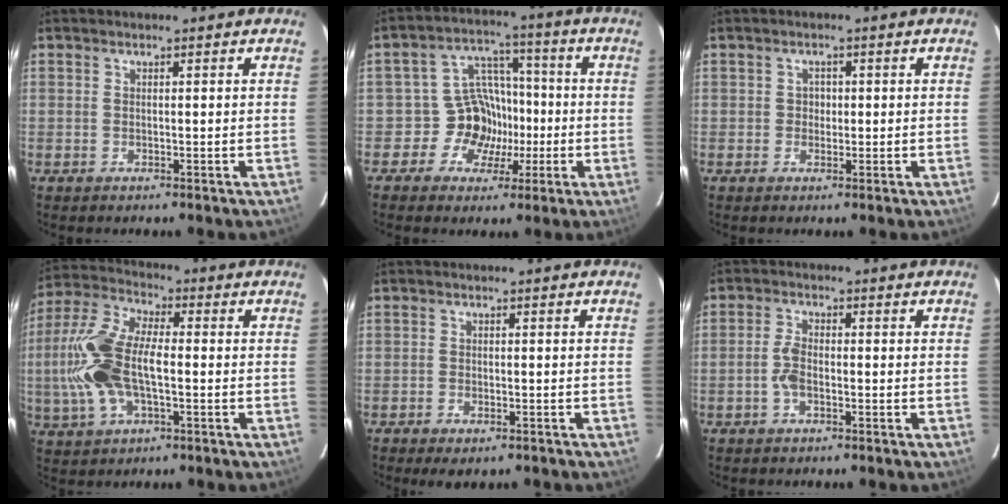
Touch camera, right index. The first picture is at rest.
{"total": 8.7, "force": [-3.0, 8.0, 1.9], "torque": [-0.030, 0.034, -0.054]}
{"total": 1.7, "force": [-0.2, 1.7, 0.2], "torque": [-0.001, 0.004, -0.003]}
{"total": 15.6, "force": [-1.7, 7.7, 13.5], "torque": [-0.298, 0.012, -0.036]}
{"total": 3.9, "force": [-2.7, 1.7, 2.2], "torque": [-0.053, -0.014, -0.044]}
{"total": 3.4, "force": [-1.2, 1.6, 2.7], "torque": [-0.061, 0.005, -0.023]}